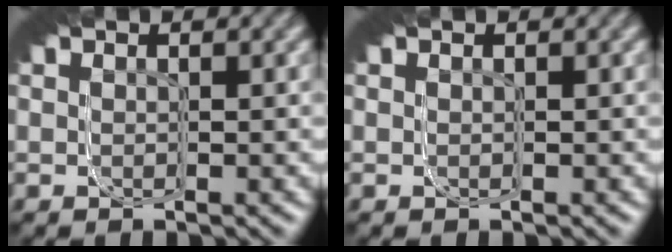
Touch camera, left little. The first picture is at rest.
{"total": 0.0}